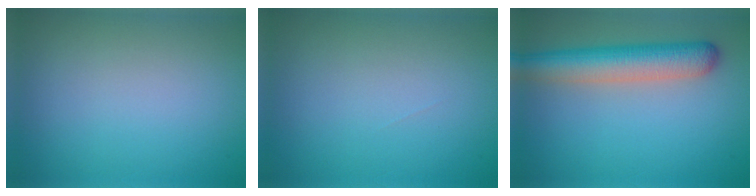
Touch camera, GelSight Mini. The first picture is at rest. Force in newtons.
{"total": 0.0}
{"total": 6.0, "press": 6.0, "slide": 0.2}